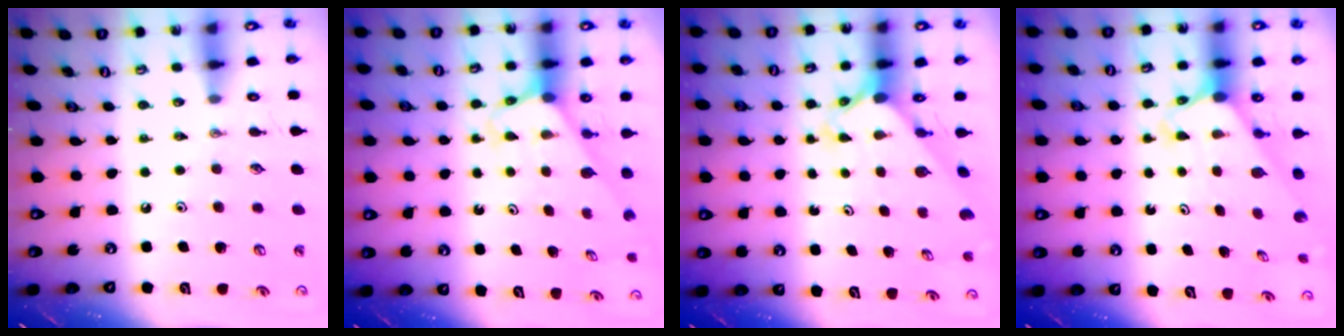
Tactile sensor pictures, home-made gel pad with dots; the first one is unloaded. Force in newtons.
{"total": 2.7, "press": 2.7, "slide": 0.1}
{"total": 2.6, "press": 2.6, "slide": 0.2}
{"total": 2.4, "press": 2.4, "slide": 0.2}